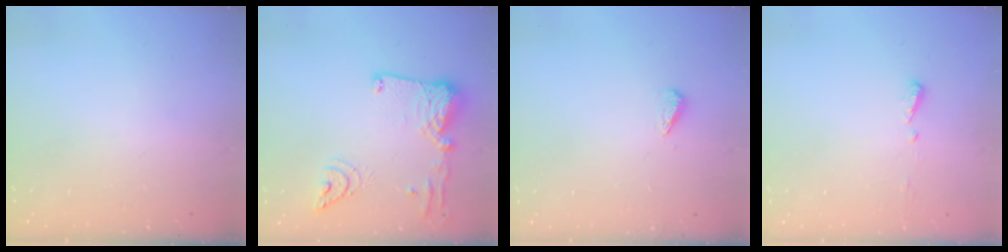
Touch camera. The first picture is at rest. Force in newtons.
{"total": 17.2, "press": 17.1, "slide": 2.2}
{"total": 2.7, "press": 2.6, "slide": 0.4}
{"total": 4.0, "press": 3.9, "slide": 0.5}